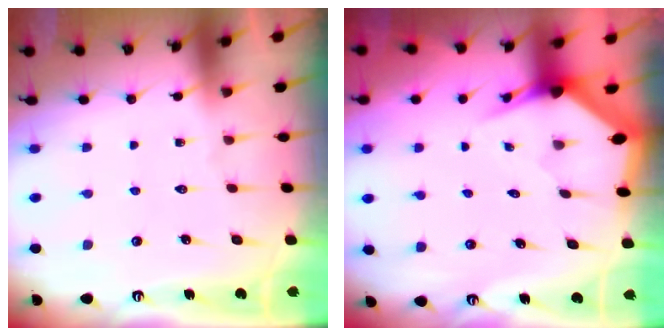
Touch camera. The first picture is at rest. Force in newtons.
{"total": 3.6, "press": 3.6, "slide": 0.2}